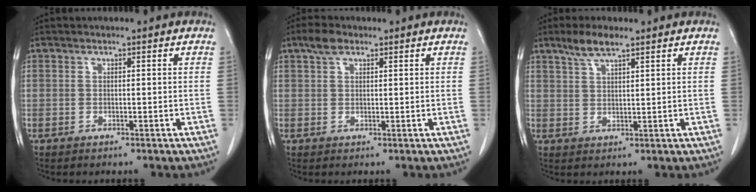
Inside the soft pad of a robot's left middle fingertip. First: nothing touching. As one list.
[{"total": 2.7, "force": [1.8, 1.3, 1.6], "torque": [-0.037, 0.010, 0.034]}, {"total": 4.4, "force": [3.2, 0.7, 2.9], "torque": [-0.063, 0.004, 0.065]}]